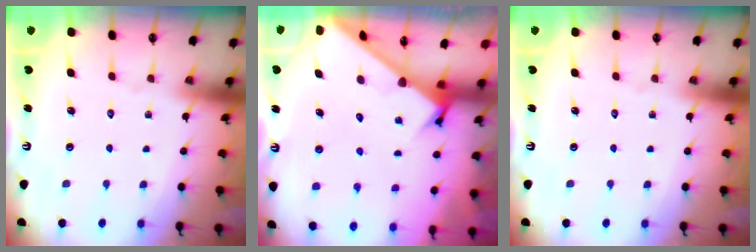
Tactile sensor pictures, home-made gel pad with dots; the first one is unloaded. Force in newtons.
{"total": 2.4, "press": 2.4, "slide": 0.2}
{"total": 0.0}